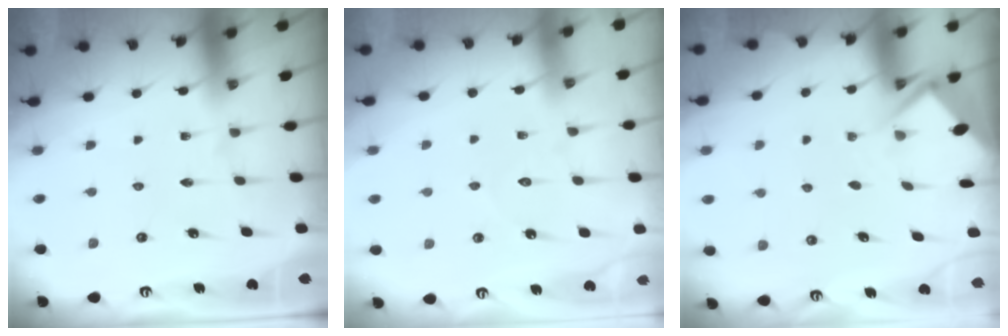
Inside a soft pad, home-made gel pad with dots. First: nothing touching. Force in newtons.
{"total": 3.5, "press": 3.5, "slide": 0.4}
{"total": 2.7, "press": 2.7, "slide": 0.3}